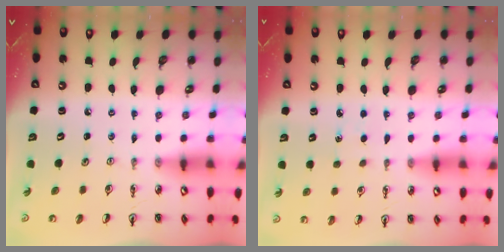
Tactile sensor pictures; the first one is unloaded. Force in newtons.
{"total": 2.4, "press": 2.4, "slide": 0.3}